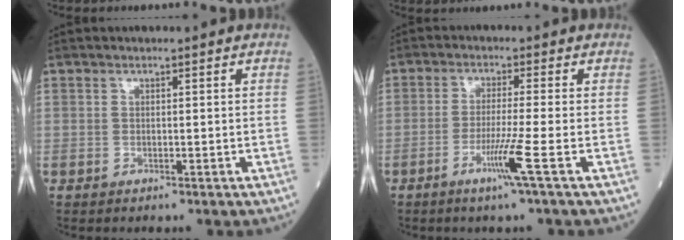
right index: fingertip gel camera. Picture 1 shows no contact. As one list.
[{"total": 5.1, "force": [-2.3, -1.7, 4.3], "torque": [-0.087, -0.014, -0.049]}]